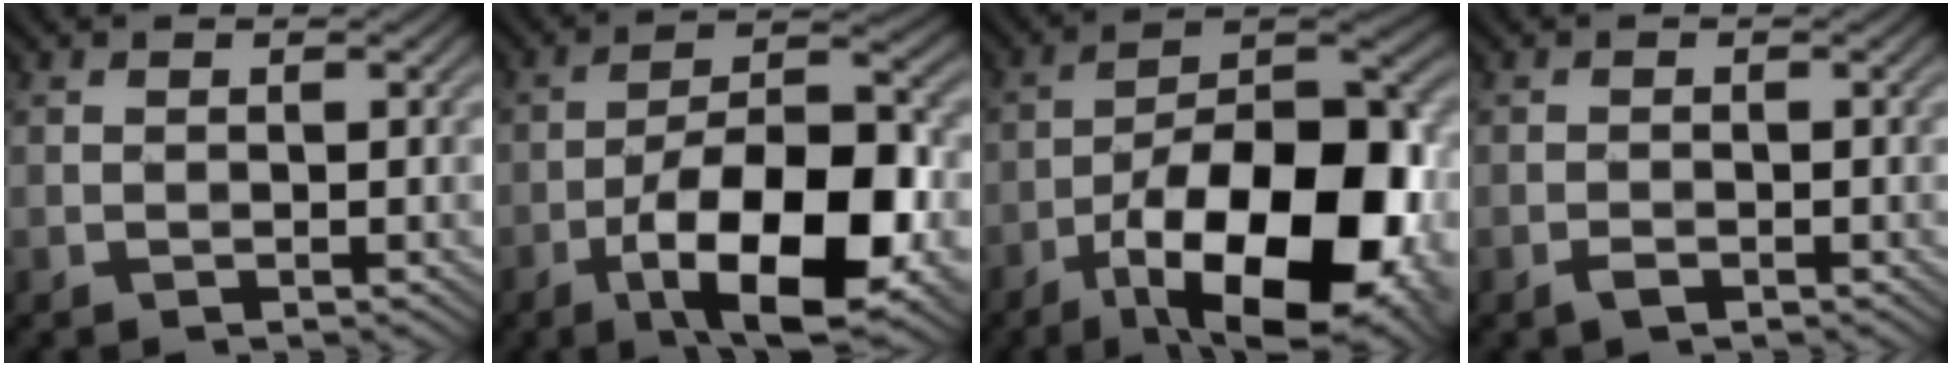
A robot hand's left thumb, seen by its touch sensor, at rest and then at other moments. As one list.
[{"total": 16.1, "force": [-7.3, 6.2, 13.0], "torque": [-0.202, 0.003, -0.127]}, {"total": 19.7, "force": [-9.6, 8.3, 15.1], "torque": [-0.222, 0.000, -0.158]}, {"total": 1.1, "force": [-0.8, 0.5, 0.6], "torque": [-0.012, -0.001, -0.015]}]